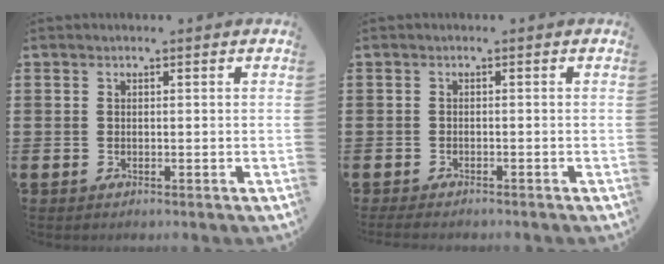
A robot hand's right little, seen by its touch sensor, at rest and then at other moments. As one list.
[{"total": 1.0, "force": [-0.9, 0.2, 0.3], "torque": [-0.007, 0.001, -0.019]}]